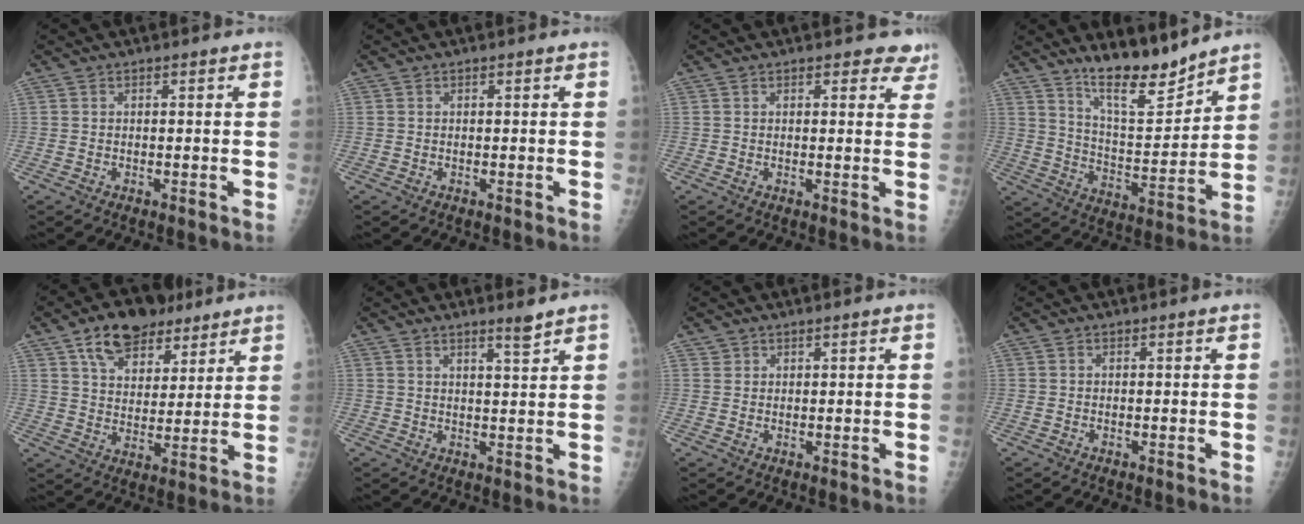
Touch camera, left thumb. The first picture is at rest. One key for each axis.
{"total": 0.0}
{"total": 4.1, "fx": 3.4, "fy": 2.0, "fz": 1.2, "tx": 0.021, "ty": -0.014, "tz": 0.022}
{"total": 12.0, "fx": 10.3, "fy": 2.4, "fz": 5.6, "tx": -0.070, "ty": -0.083, "tz": 0.182}
{"total": 12.8, "fx": 7.9, "fy": 7.8, "fz": 6.4, "tx": -0.070, "ty": -0.025, "tz": 0.133}
{"total": 3.0, "fx": 2.4, "fy": -0.2, "fz": 1.8, "tx": -0.027, "ty": -0.023, "tz": 0.040}
{"total": 0.9, "fx": 0.8, "fy": 0.3, "fz": -0.3, "tx": 0.017, "ty": -0.004, "tz": 0.012}
{"total": 0.0}